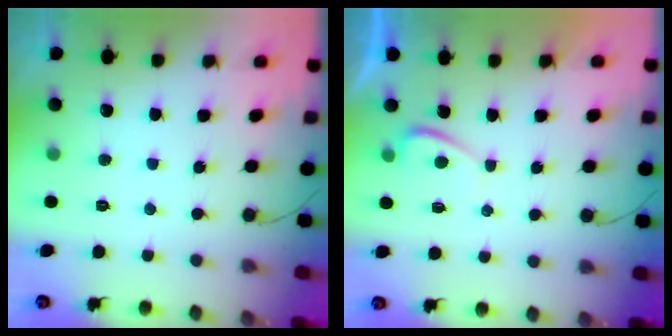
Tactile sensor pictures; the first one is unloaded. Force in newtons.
{"total": 0.0}